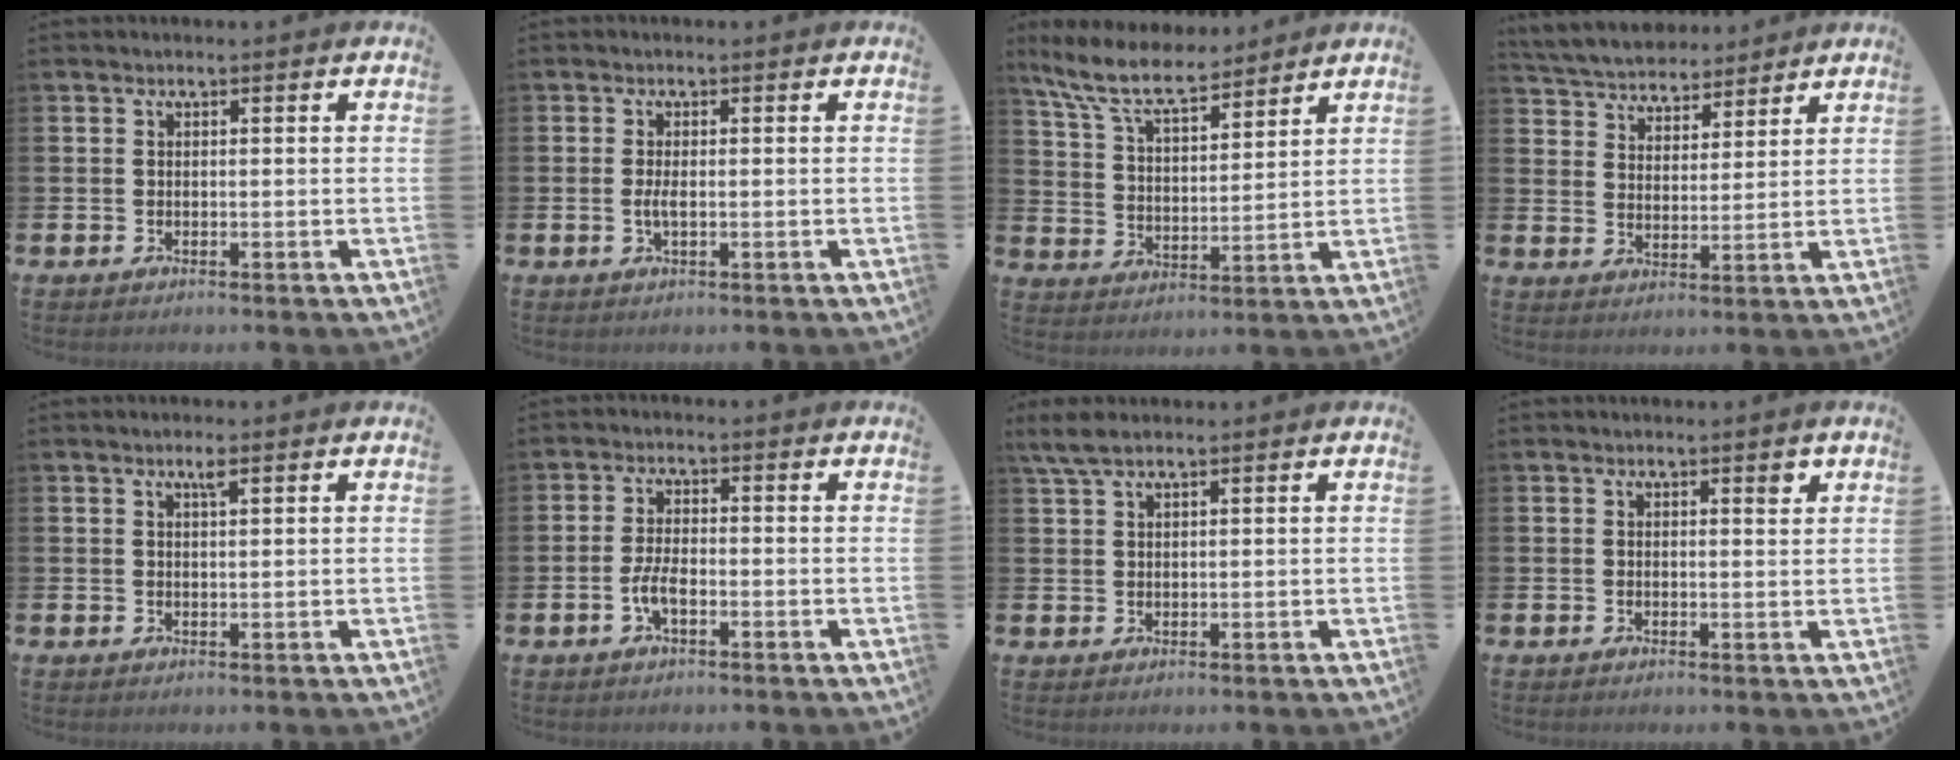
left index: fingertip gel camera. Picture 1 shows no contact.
{"total": 1.5, "force": [-0.3, 0.5, 1.4], "torque": [-0.026, 0.000, -0.006]}
{"total": 9.0, "force": [8.0, 2.1, 3.5], "torque": [-0.102, -0.037, 0.145]}
{"total": 5.0, "force": [4.9, 1.3, -0.3], "torque": [-0.026, -0.031, 0.086]}
{"total": 1.6, "force": [1.1, 0.3, 1.2], "torque": [-0.010, -0.003, 0.015]}
{"total": 3.3, "force": [-1.3, 1.3, 2.8], "torque": [-0.056, 0.003, -0.026]}
{"total": 4.4, "force": [3.4, 1.2, 2.6], "torque": [-0.057, -0.003, 0.062]}
{"total": 1.4, "force": [1.0, 0.4, 0.8], "torque": [-0.004, -0.003, 0.014]}